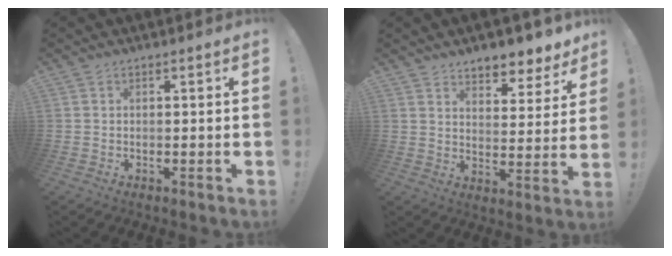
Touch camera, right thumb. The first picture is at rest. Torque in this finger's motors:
{"motor_torque": [-0.21, 0.89, -0.17, 0.47, 0.04]}